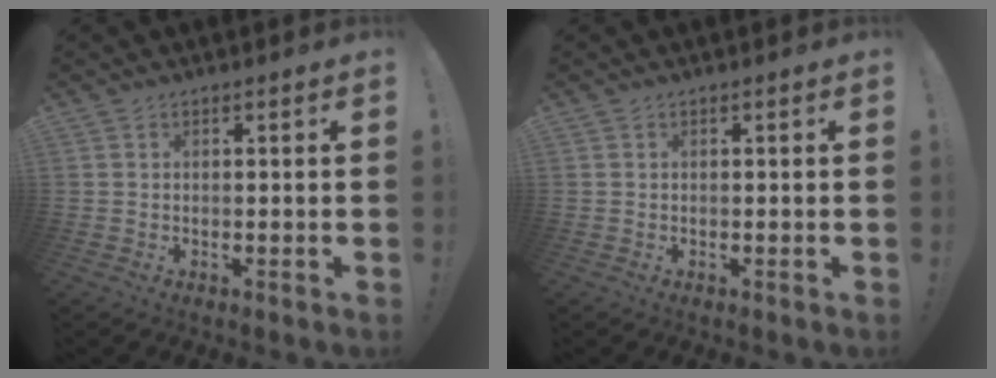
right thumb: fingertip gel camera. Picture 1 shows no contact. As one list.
[{"total": 0.0}]